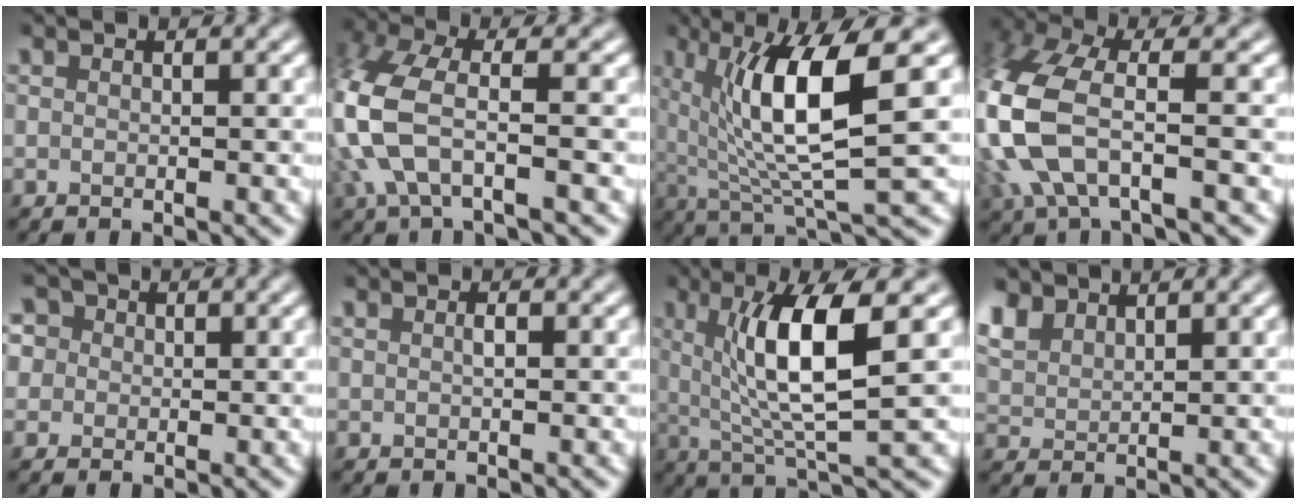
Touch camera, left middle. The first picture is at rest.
{"total": 7.0, "force": [-1.5, 3.0, 6.2], "torque": [-0.162, 0.006, -0.042]}
{"total": 9.4, "force": [2.2, 2.1, 8.9], "torque": [-0.142, -0.008, 0.042]}
{"total": 9.3, "force": [-1.5, 4.2, 8.2], "torque": [-0.209, 0.003, -0.045]}
{"total": 6.1, "force": [2.6, 4.8, 2.7], "torque": [-0.043, 0.030, 0.007]}
{"total": 0.6, "force": [0.2, 0.2, 0.5], "torque": [-0.011, 0.003, 0.003]}
{"total": 7.9, "force": [1.7, 1.6, 7.5], "torque": [-0.123, -0.006, 0.031]}
{"total": 3.5, "force": [2.7, 1.7, 1.4], "torque": [-0.043, 0.010, 0.058]}